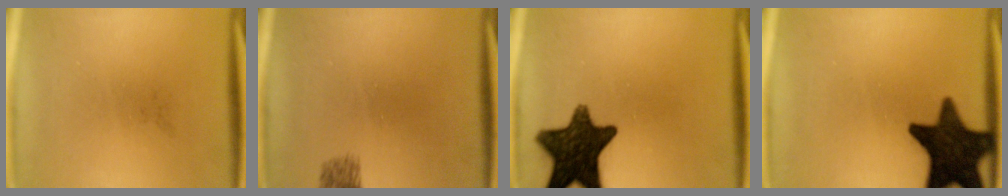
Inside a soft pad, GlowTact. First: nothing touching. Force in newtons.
{"total": 1.9}
{"total": 14.3}
{"total": 16.4}